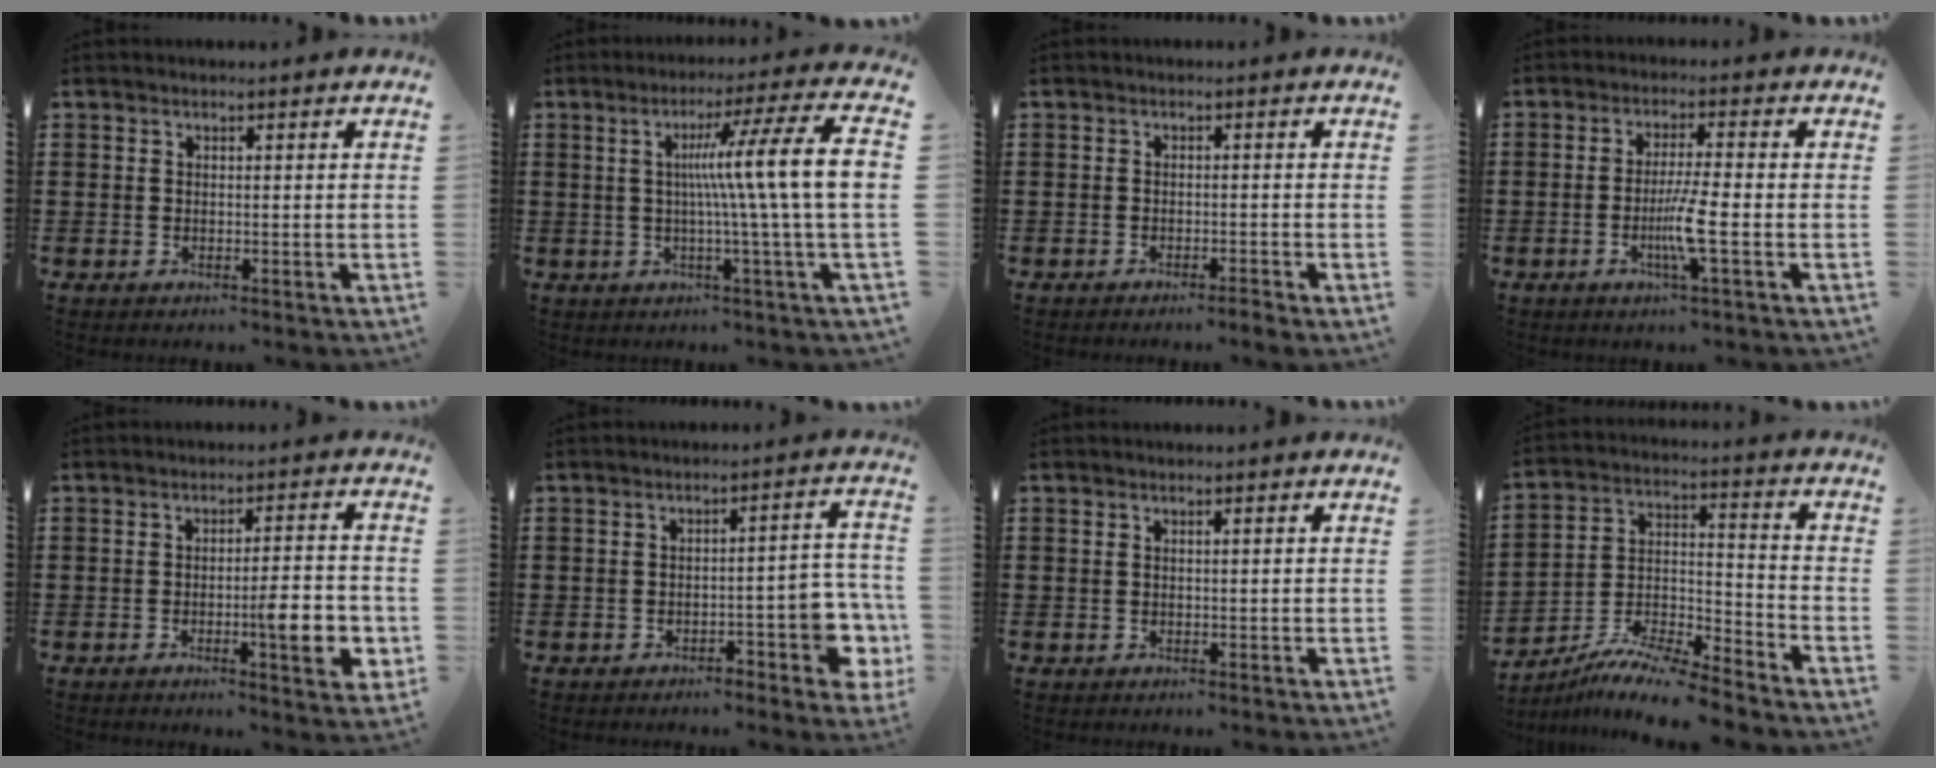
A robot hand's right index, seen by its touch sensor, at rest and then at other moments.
{"total": 12.8, "force": [1.1, -0.8, 12.7], "torque": [-0.216, -0.007, 0.005]}
{"total": 1.3, "force": [-1.1, -0.1, 0.6], "torque": [-0.011, 0.000, -0.022]}
{"total": 5.8, "force": [-1.7, -0.1, 5.5], "torque": [-0.107, -0.016, -0.035]}
{"total": 7.5, "force": [-2.0, 1.3, 7.1], "torque": [-0.094, -0.009, -0.033]}
{"total": 5.0, "force": [-2.6, 1.8, 3.9], "torque": [-0.049, -0.001, -0.049]}
{"total": 0.6, "force": [0.2, 0.1, 0.6], "torque": [-0.012, -0.001, 0.004]}
{"total": 8.7, "force": [-8.3, 0.3, 2.7], "torque": [-0.055, 0.007, -0.168]}